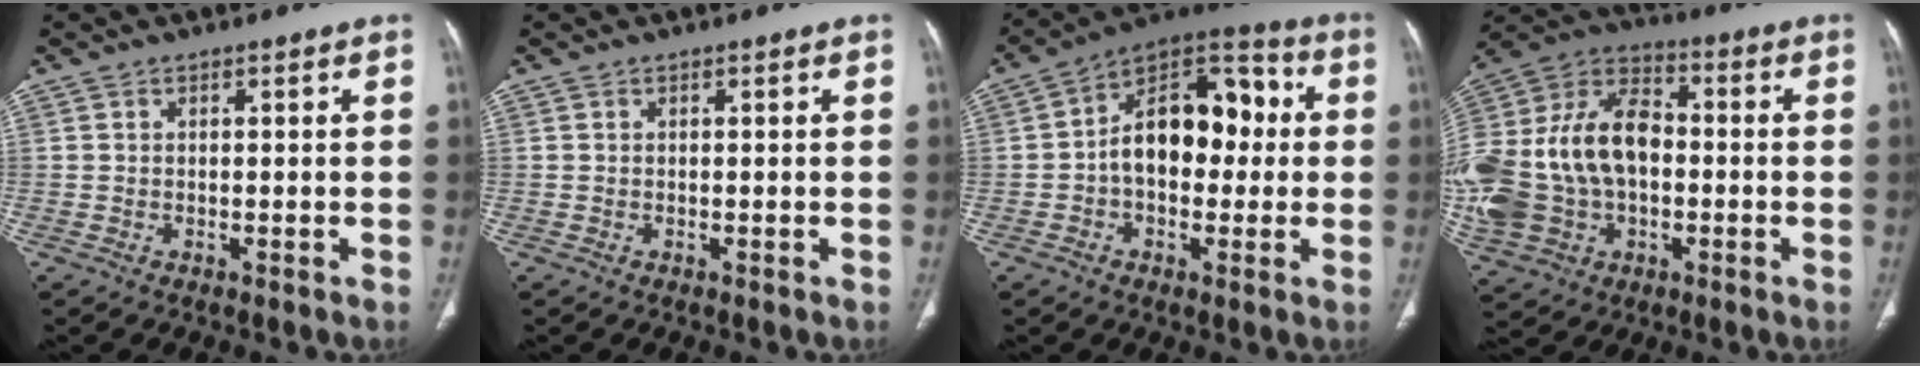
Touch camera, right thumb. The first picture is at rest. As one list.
[{"total": 0.0}, {"total": 16.4, "force": [0.5, 10.3, 12.8], "torque": [-0.157, 0.046, -0.004]}, {"total": 27.0, "force": [-1.7, 18.9, 19.2], "torque": [-0.429, 0.032, -0.017]}]